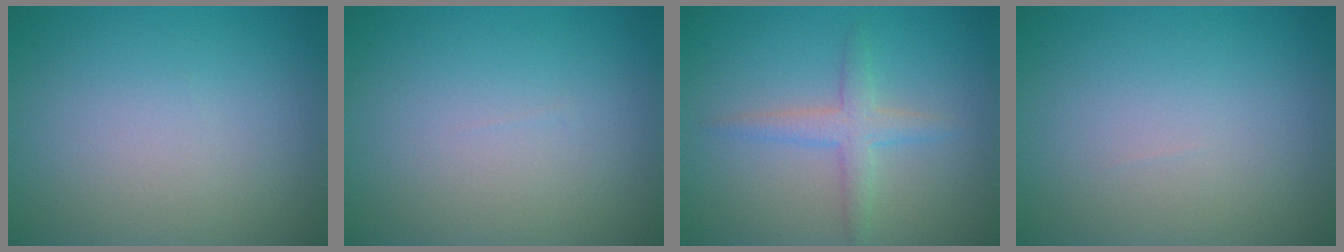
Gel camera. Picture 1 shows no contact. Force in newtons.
{"total": 0.0}
{"total": 2.4, "press": 2.4, "slide": 0.0}
{"total": 0.0}